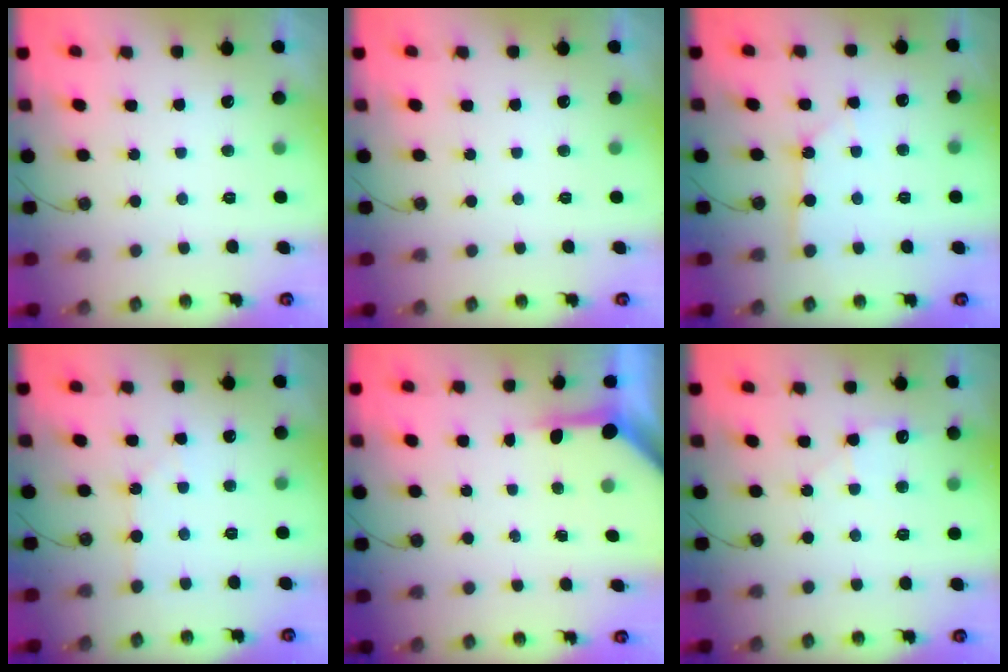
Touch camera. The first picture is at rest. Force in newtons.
{"total": 0.0}
{"total": 3.5, "press": 3.5, "slide": 0.3}
{"total": 4.9, "press": 4.8, "slide": 0.8}
{"total": 5.3, "press": 5.3, "slide": 0.4}
{"total": 5.7, "press": 5.6, "slide": 0.7}